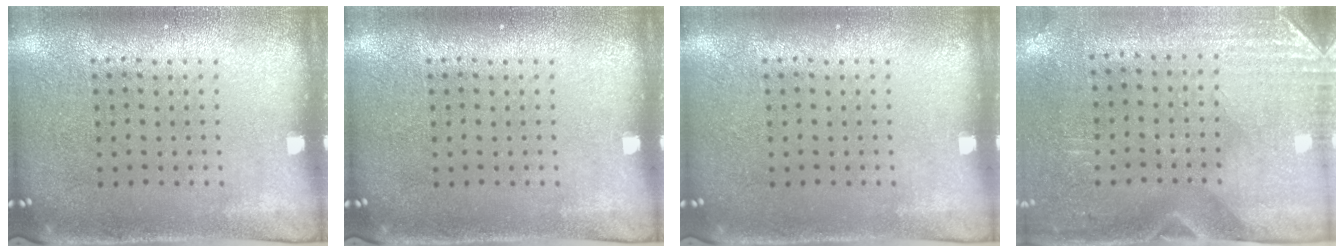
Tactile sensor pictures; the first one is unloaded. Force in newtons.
{"total": 0.0}
{"total": 0.0}
{"total": 3.0, "press": 2.5, "slide": 1.5}